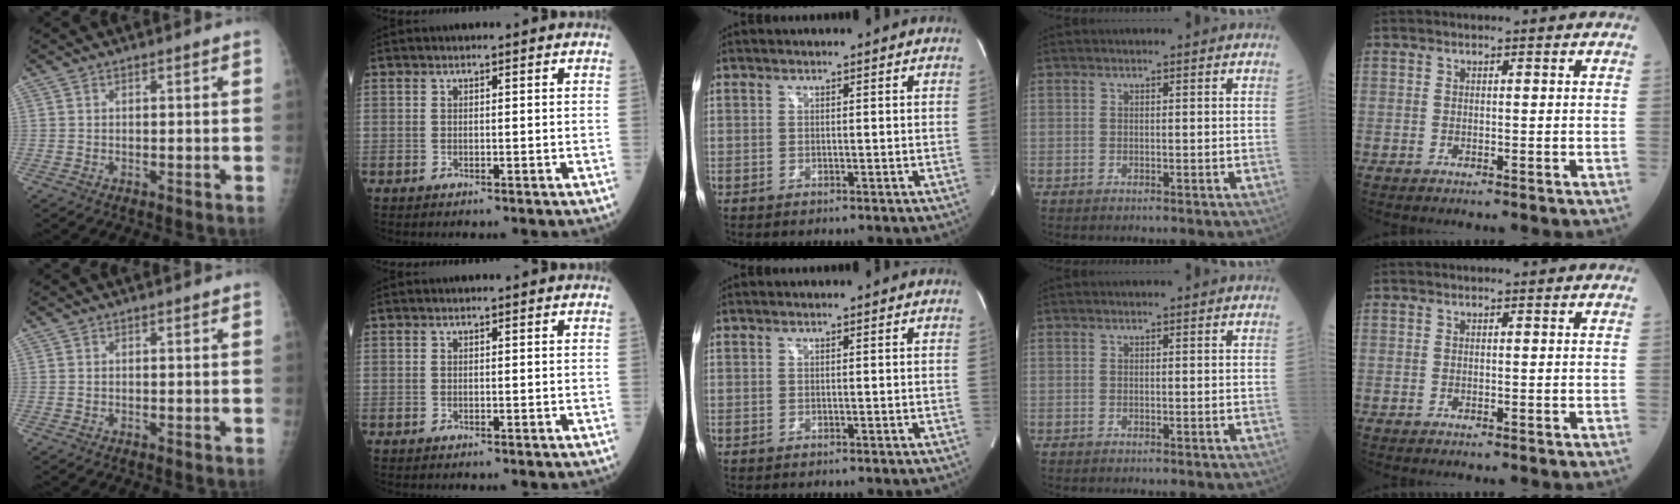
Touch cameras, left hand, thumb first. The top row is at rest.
{}